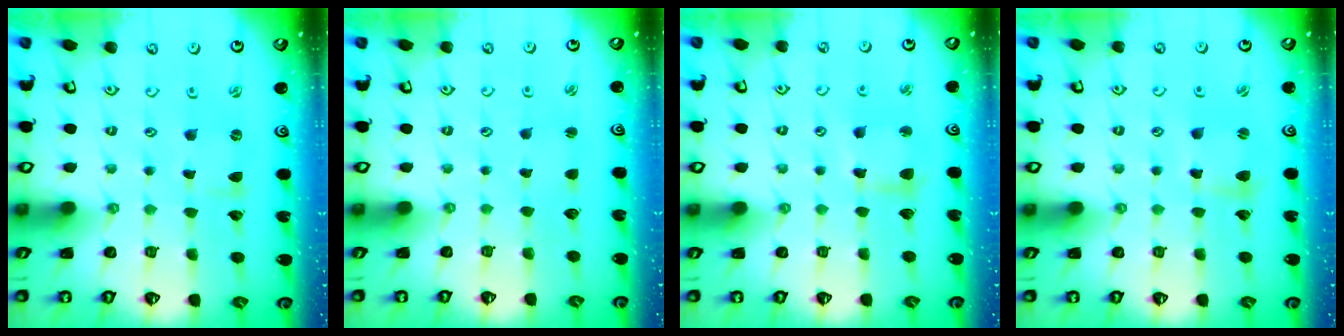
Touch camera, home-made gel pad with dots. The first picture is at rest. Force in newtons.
{"total": 1.0, "press": 0.9, "slide": 0.1}
{"total": 7.9, "press": 7.8, "slide": 1.0}
{"total": 3.6, "press": 3.6, "slide": 0.5}